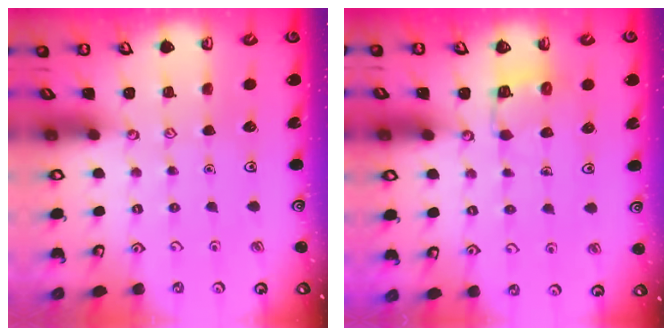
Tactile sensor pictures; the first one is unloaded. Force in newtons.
{"total": 4.8, "press": 4.8, "slide": 0.4}